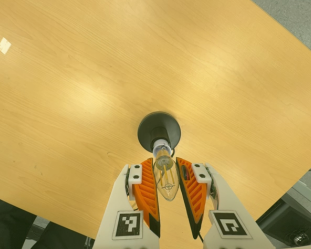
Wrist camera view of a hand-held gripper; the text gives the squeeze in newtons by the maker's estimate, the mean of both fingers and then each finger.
{"total": 11.8, "left": 11.5, "right": 12.2}